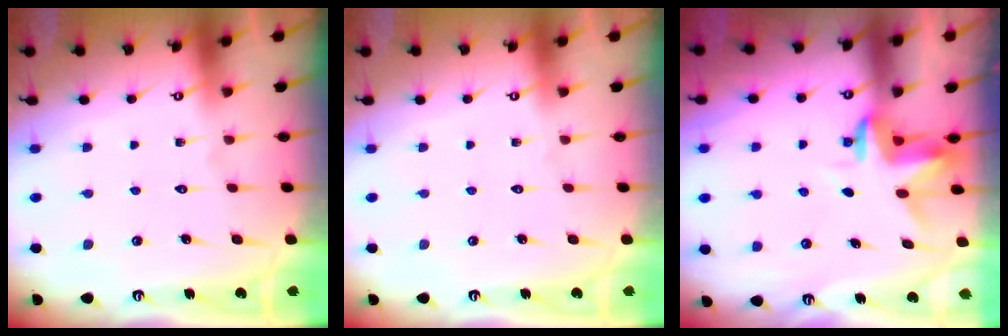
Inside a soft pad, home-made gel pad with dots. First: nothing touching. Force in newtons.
{"total": 0.0}
{"total": 3.4, "press": 3.4, "slide": 0.2}